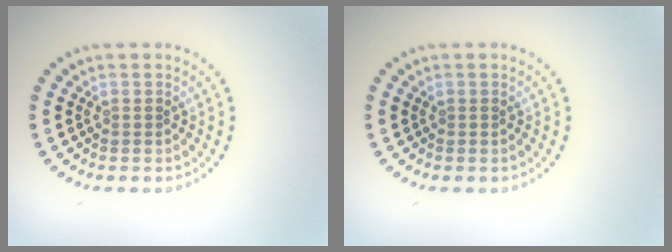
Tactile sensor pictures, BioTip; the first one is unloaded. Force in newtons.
{"total": 0.0}